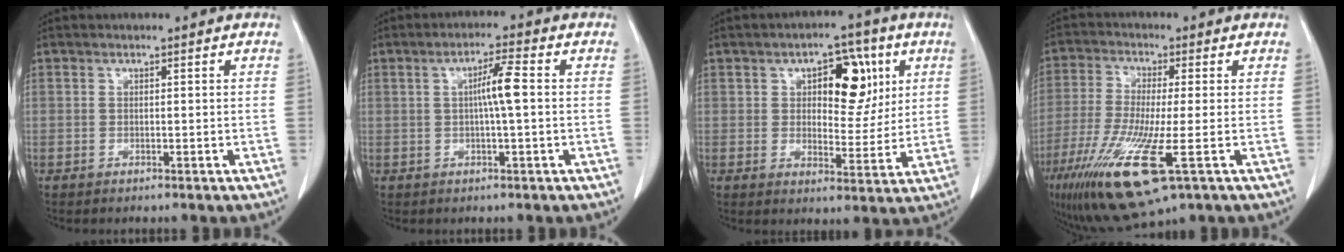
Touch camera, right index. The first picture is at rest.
{"total": 4.5, "force": [0.2, 0.3, 4.5], "torque": [-0.078, 0.010, 0.003]}
{"total": 9.5, "force": [3.2, 4.7, 7.6], "torque": [-0.097, 0.019, 0.048]}
{"total": 14.8, "force": [-6.3, 1.9, 13.2], "torque": [-0.276, -0.045, -0.112]}